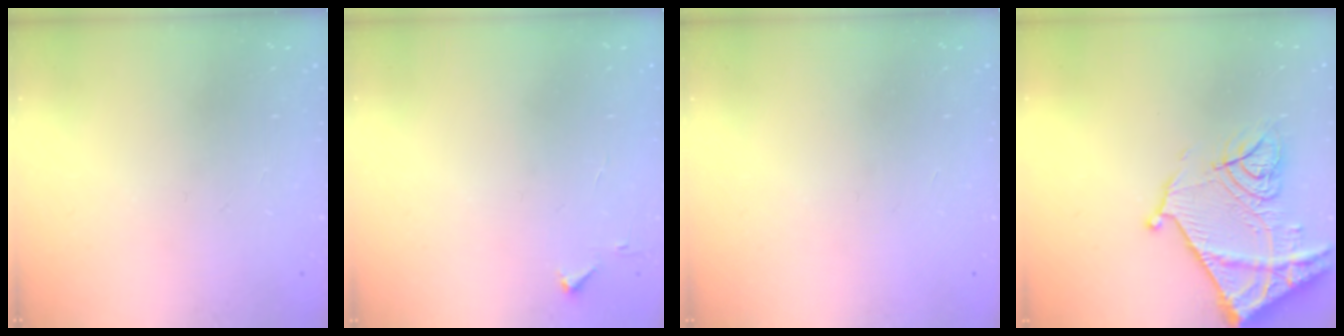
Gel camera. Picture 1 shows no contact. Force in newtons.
{"total": 2.8, "press": 2.8, "slide": 0.4}
{"total": 1.5, "press": 1.5, "slide": 0.1}
{"total": 15.3, "press": 15.3, "slide": 1.6}